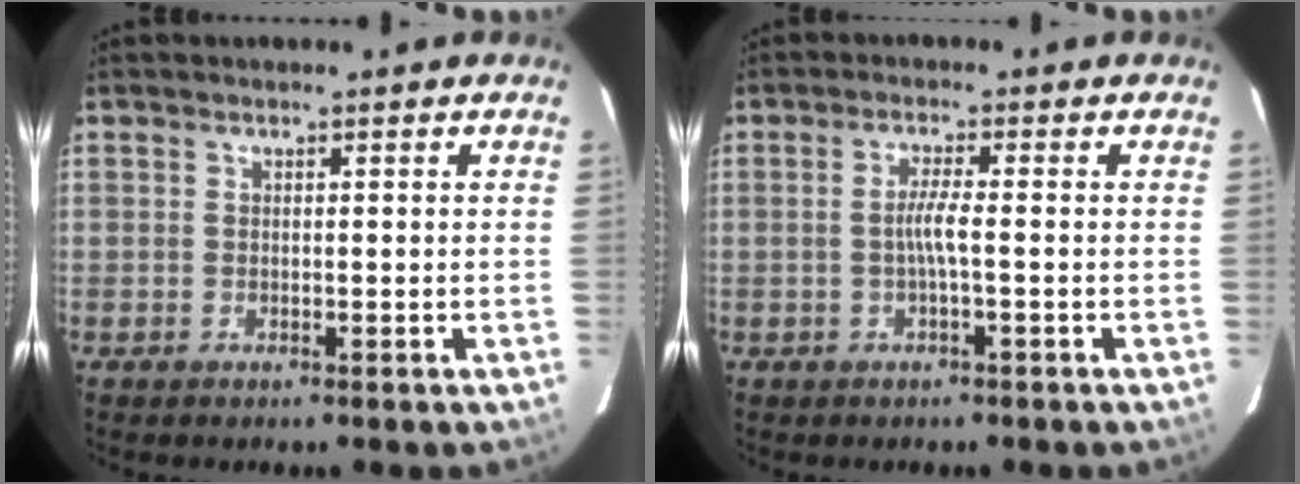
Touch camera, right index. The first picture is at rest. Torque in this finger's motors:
{"motor_torque": [0.56, -0.07, 0.35, 0.08]}